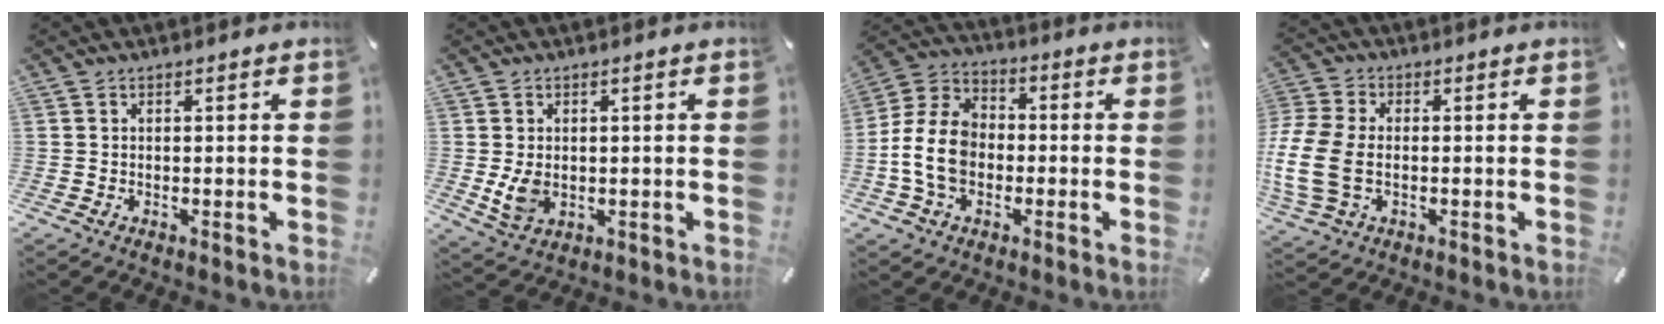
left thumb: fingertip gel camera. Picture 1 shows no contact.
{"total": 5.2, "force": [0.0, 3.8, 3.4], "torque": [-0.081, -0.008, -0.002]}
{"total": 12.0, "force": [-2.4, 9.2, 7.4], "torque": [-0.176, 0.017, -0.043]}
{"total": 11.8, "force": [-1.5, 8.1, 8.4], "torque": [-0.197, -0.001, -0.025]}